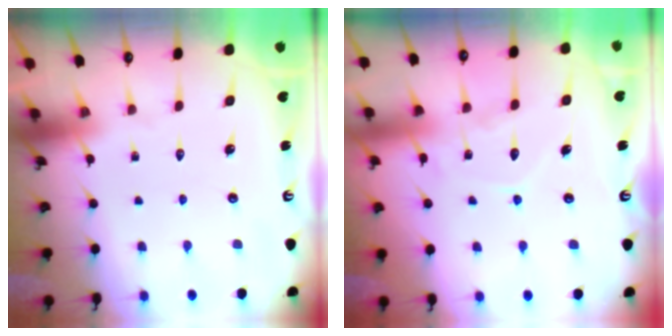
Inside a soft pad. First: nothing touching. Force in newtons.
{"total": 7.9, "press": 7.8, "slide": 0.7}